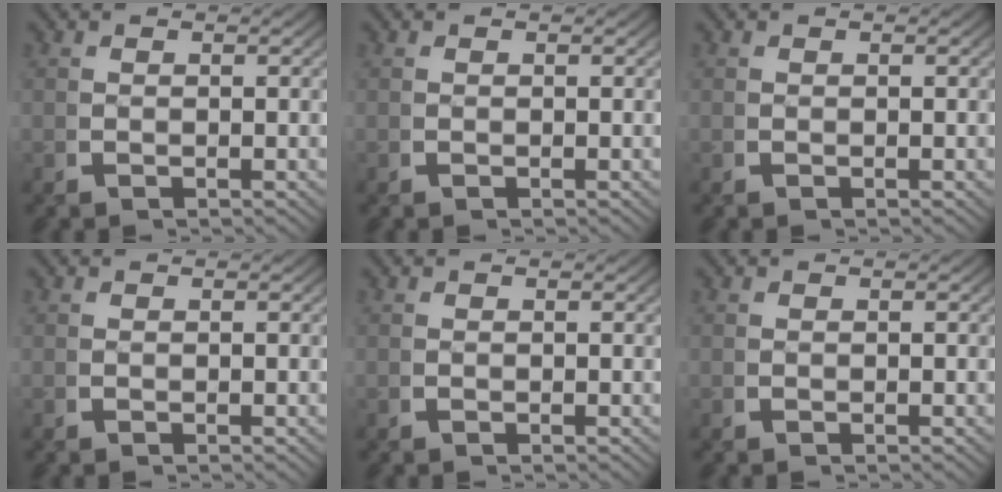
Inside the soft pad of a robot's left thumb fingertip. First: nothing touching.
{"total": 0.0}
{"total": 0.0}
{"total": 0.0}
{"total": 0.0}
{"total": 0.0}